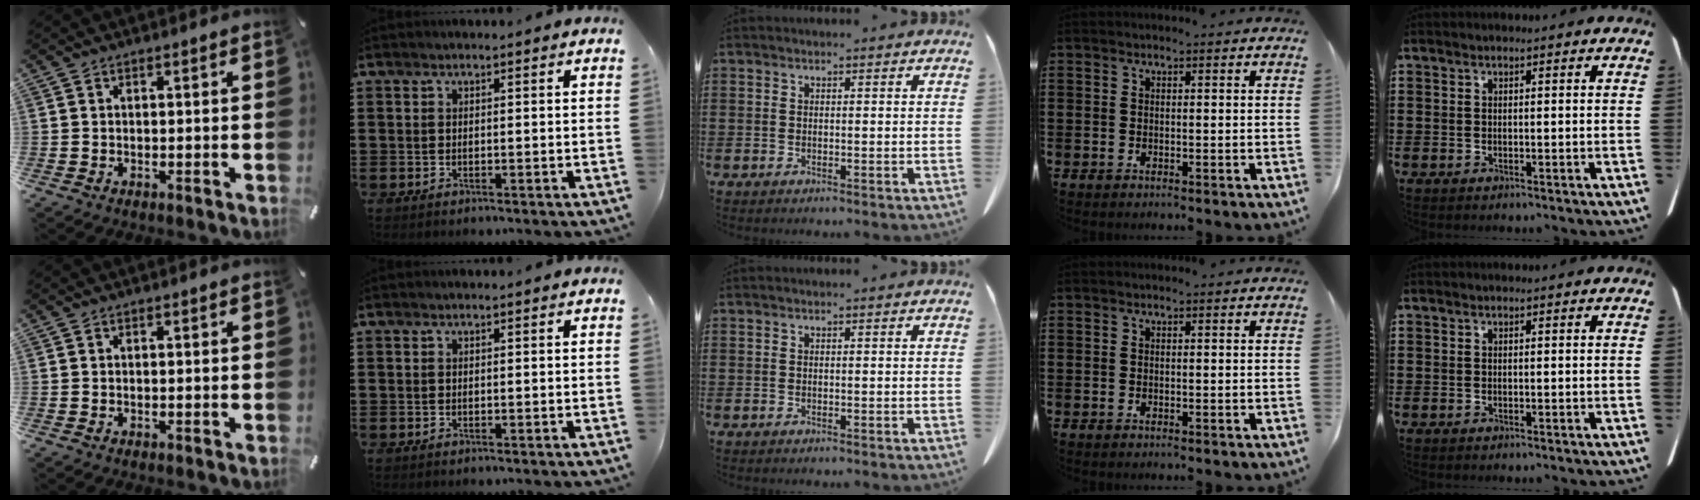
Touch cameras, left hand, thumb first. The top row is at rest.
{}